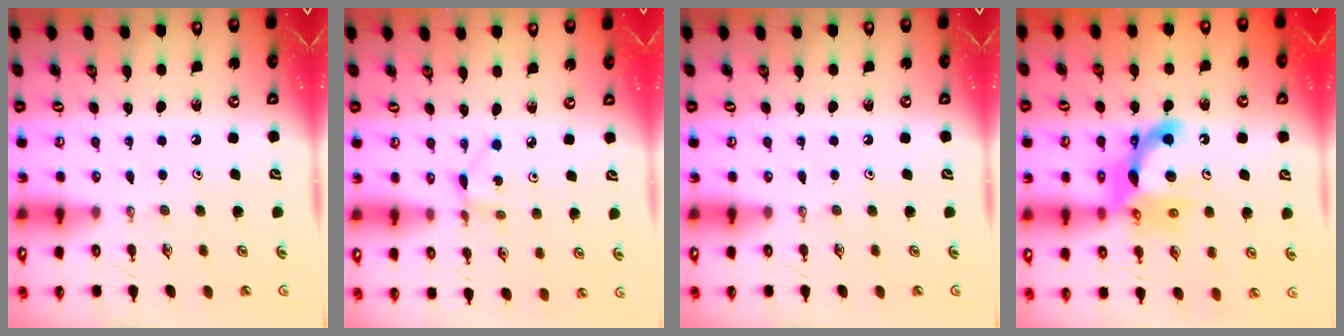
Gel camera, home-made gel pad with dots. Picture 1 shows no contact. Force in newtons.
{"total": 2.2, "press": 2.2, "slide": 0.3}
{"total": 0.0}
{"total": 12.4, "press": 12.1, "slide": 2.7}